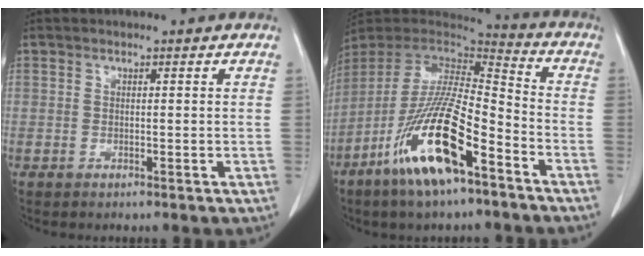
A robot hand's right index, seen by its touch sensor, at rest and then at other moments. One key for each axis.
{"total": 18.5, "fx": -9.8, "fy": 3.5, "fz": 15.3, "tx": -0.314, "ty": -0.032, "tz": -0.178}